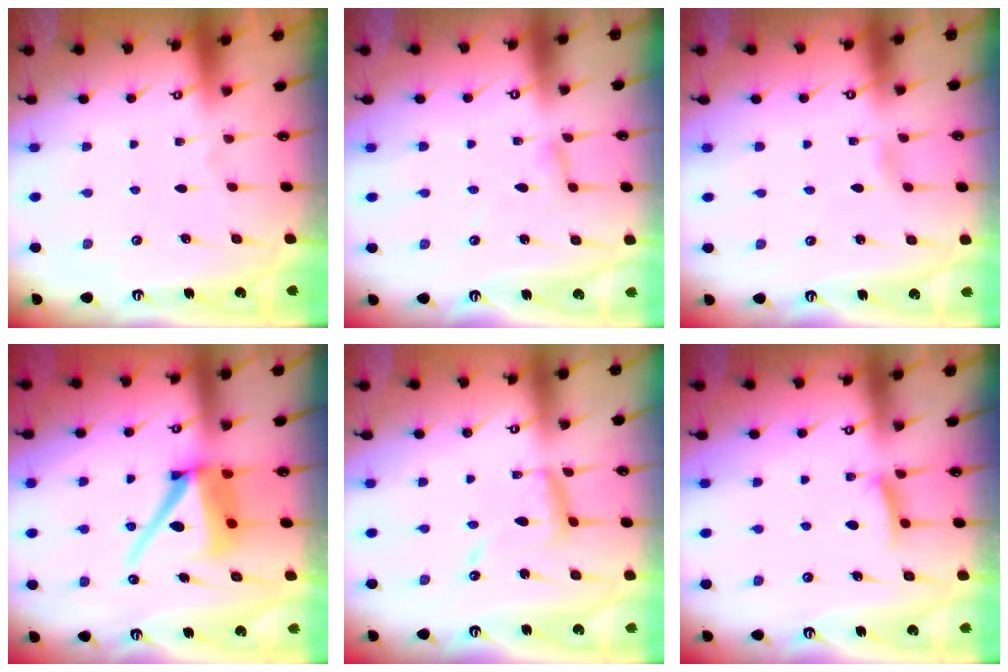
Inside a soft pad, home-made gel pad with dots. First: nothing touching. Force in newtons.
{"total": 2.6, "press": 2.6, "slide": 0.3}
{"total": 1.7, "press": 1.7, "slide": 0.2}
{"total": 12.1, "press": 11.9, "slide": 1.6}
{"total": 10.5, "press": 10.5, "slide": 1.0}
{"total": 5.9, "press": 5.8, "slide": 0.7}